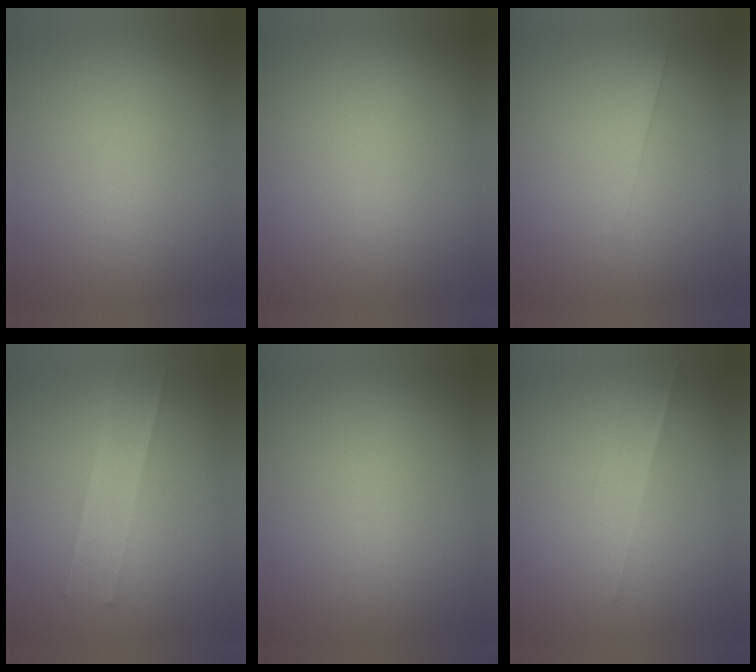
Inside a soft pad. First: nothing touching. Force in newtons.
{"total": 0.0}
{"total": 1.4}
{"total": 2.4}
{"total": 0.0}
{"total": 2.0}